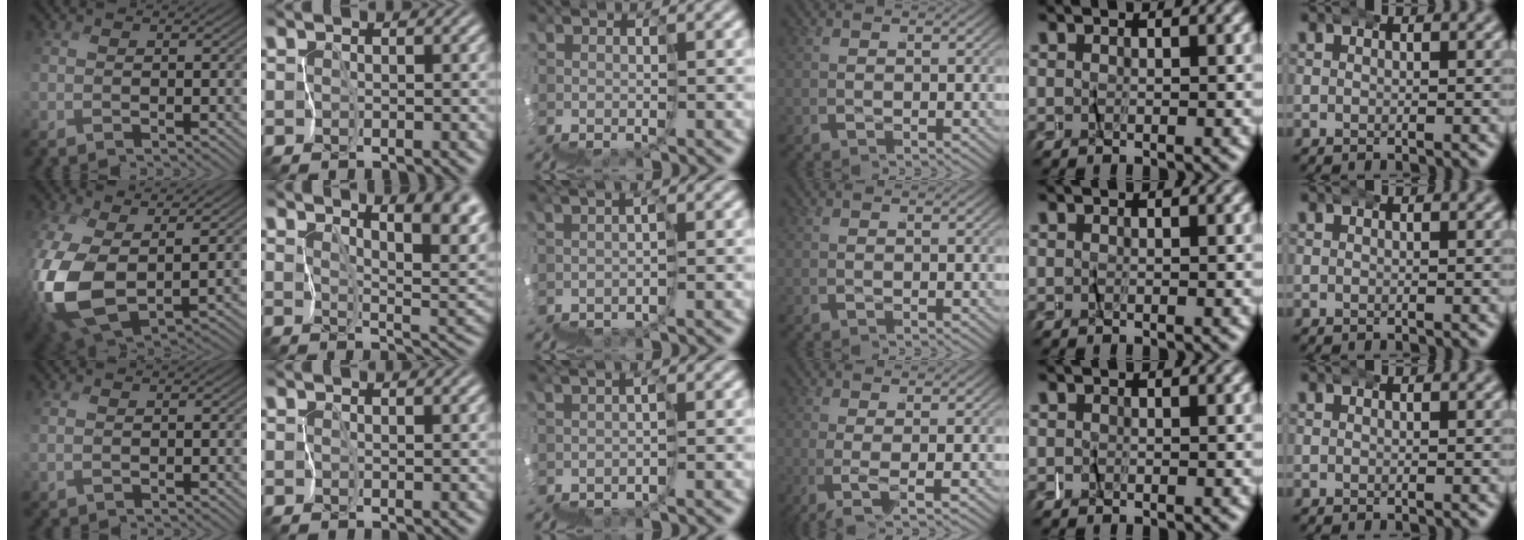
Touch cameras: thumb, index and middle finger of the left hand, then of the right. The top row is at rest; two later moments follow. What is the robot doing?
{"motion": "wrap", "object": "felt sheet"}